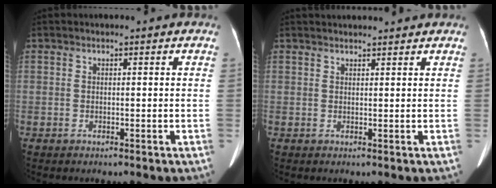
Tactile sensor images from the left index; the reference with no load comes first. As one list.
[{"total": 5.1, "force": [4.9, 0.4, 1.3], "torque": [-0.016, 0.030, 0.058]}]